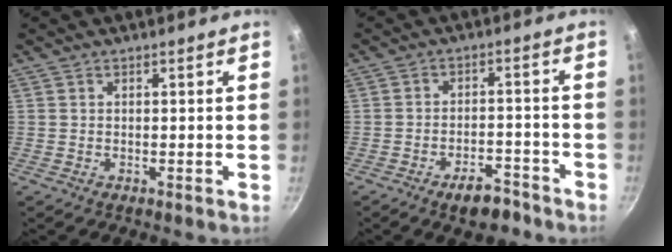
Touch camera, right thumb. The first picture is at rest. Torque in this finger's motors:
{"motor_torque": [-0.12, 0.08, -0.06, 0.00, 0.00]}